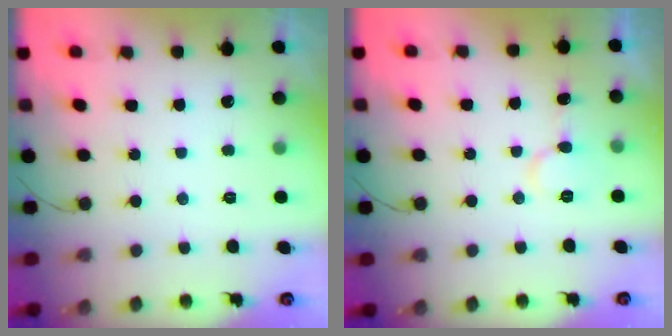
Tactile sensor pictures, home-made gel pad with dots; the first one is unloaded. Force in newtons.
{"total": 7.4, "press": 7.4, "slide": 0.5}